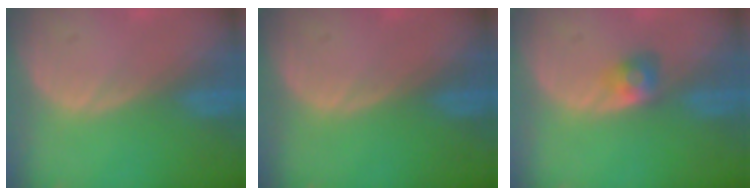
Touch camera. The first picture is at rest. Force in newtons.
{"total": 0.0}
{"total": 2.8, "press": 2.5, "slide": 1.2}